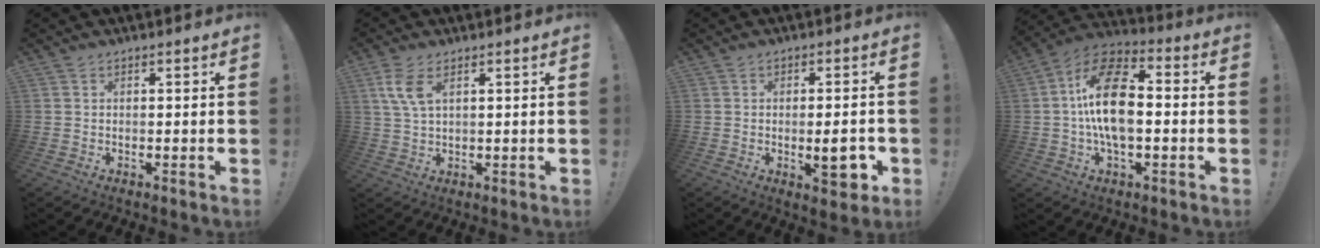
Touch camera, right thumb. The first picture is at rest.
{"total": 6.7, "force": [2.9, 3.1, 5.2], "torque": [-0.115, -0.006, 0.053]}
{"total": 8.0, "force": [-1.8, 2.7, 7.3], "torque": [-0.078, -0.004, -0.026]}
{"total": 17.2, "force": [-0.4, 9.5, 14.4], "torque": [-0.261, 0.016, -0.008]}